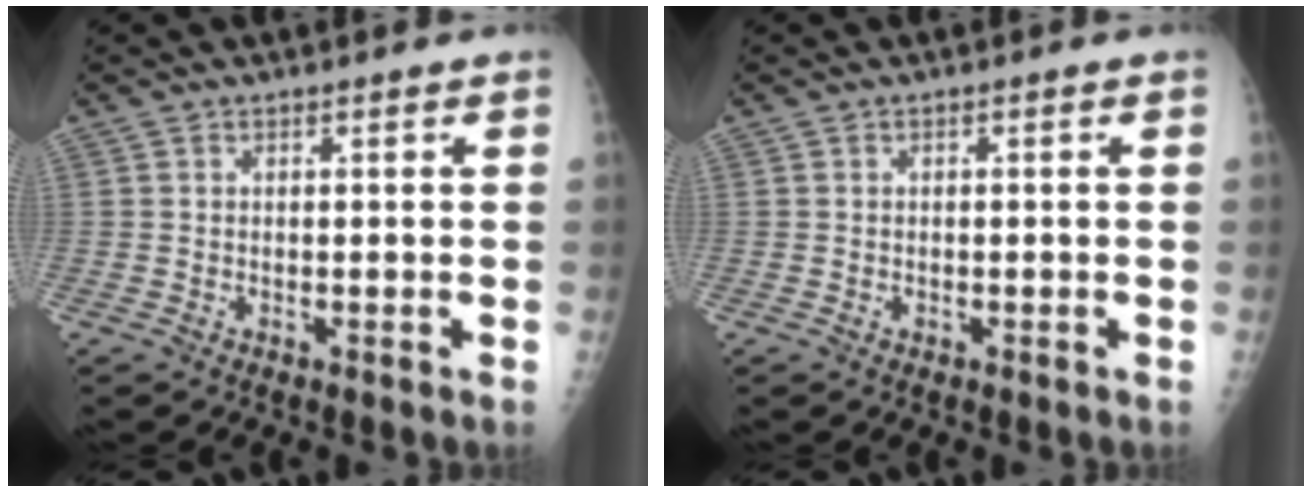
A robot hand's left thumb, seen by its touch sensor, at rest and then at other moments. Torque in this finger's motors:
{"motor_torque": [-0.28, 0.12, 0.22, 0.08, 0.01]}